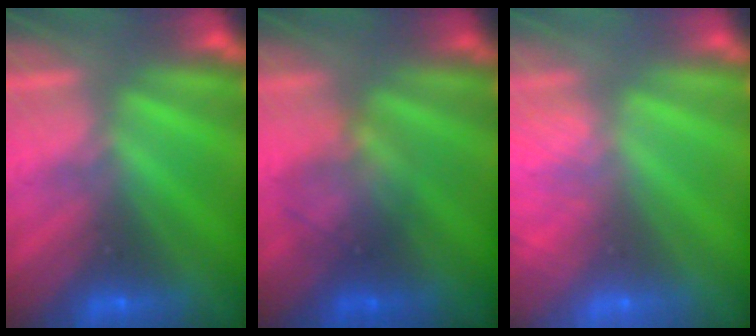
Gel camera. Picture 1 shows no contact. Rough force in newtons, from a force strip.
{"total": 1.7}
{"total": 7.1}